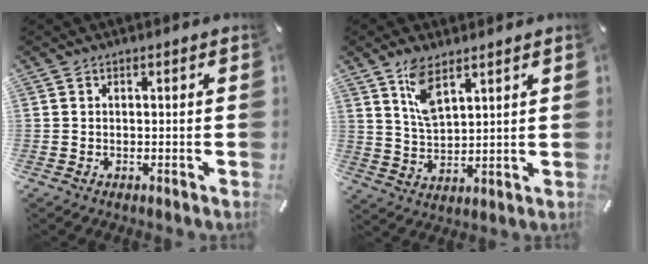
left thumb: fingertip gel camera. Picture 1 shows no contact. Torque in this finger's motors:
{"motor_torque": [1.32, 0.35, 1.04, -0.90, 0.32]}